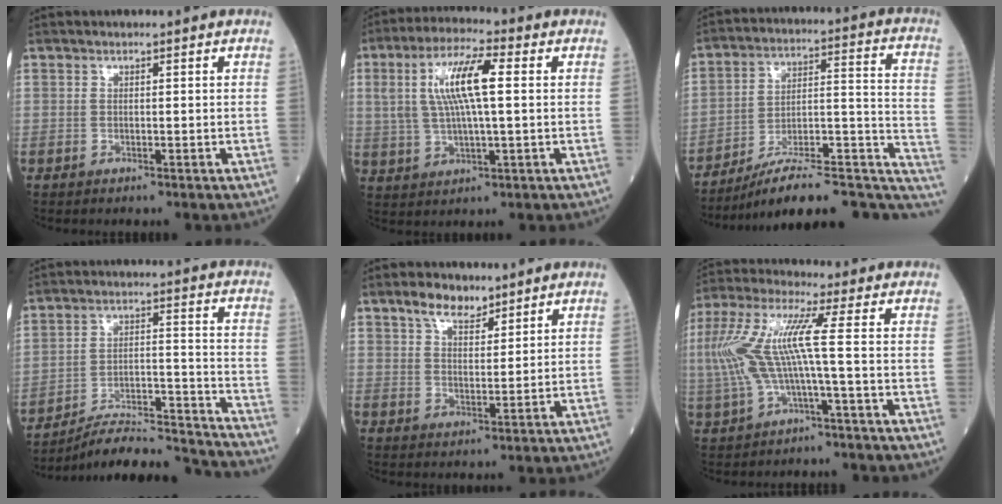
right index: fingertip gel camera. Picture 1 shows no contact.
{"total": 10.1, "force": [2.1, 2.0, 9.7], "torque": [-0.201, 0.017, 0.042]}
{"total": 20.0, "force": [-15.8, 5.3, 11.1], "torque": [-0.093, 0.057, -0.228]}
{"total": 19.5, "force": [-18.8, 0.0, 5.2], "torque": [-0.068, 0.015, -0.275]}
{"total": 5.2, "force": [4.0, 2.2, 2.5], "torque": [-0.050, 0.007, 0.077]}
{"total": 10.1, "force": [-0.5, 0.1, 10.1], "torque": [-0.232, 0.027, -0.010]}